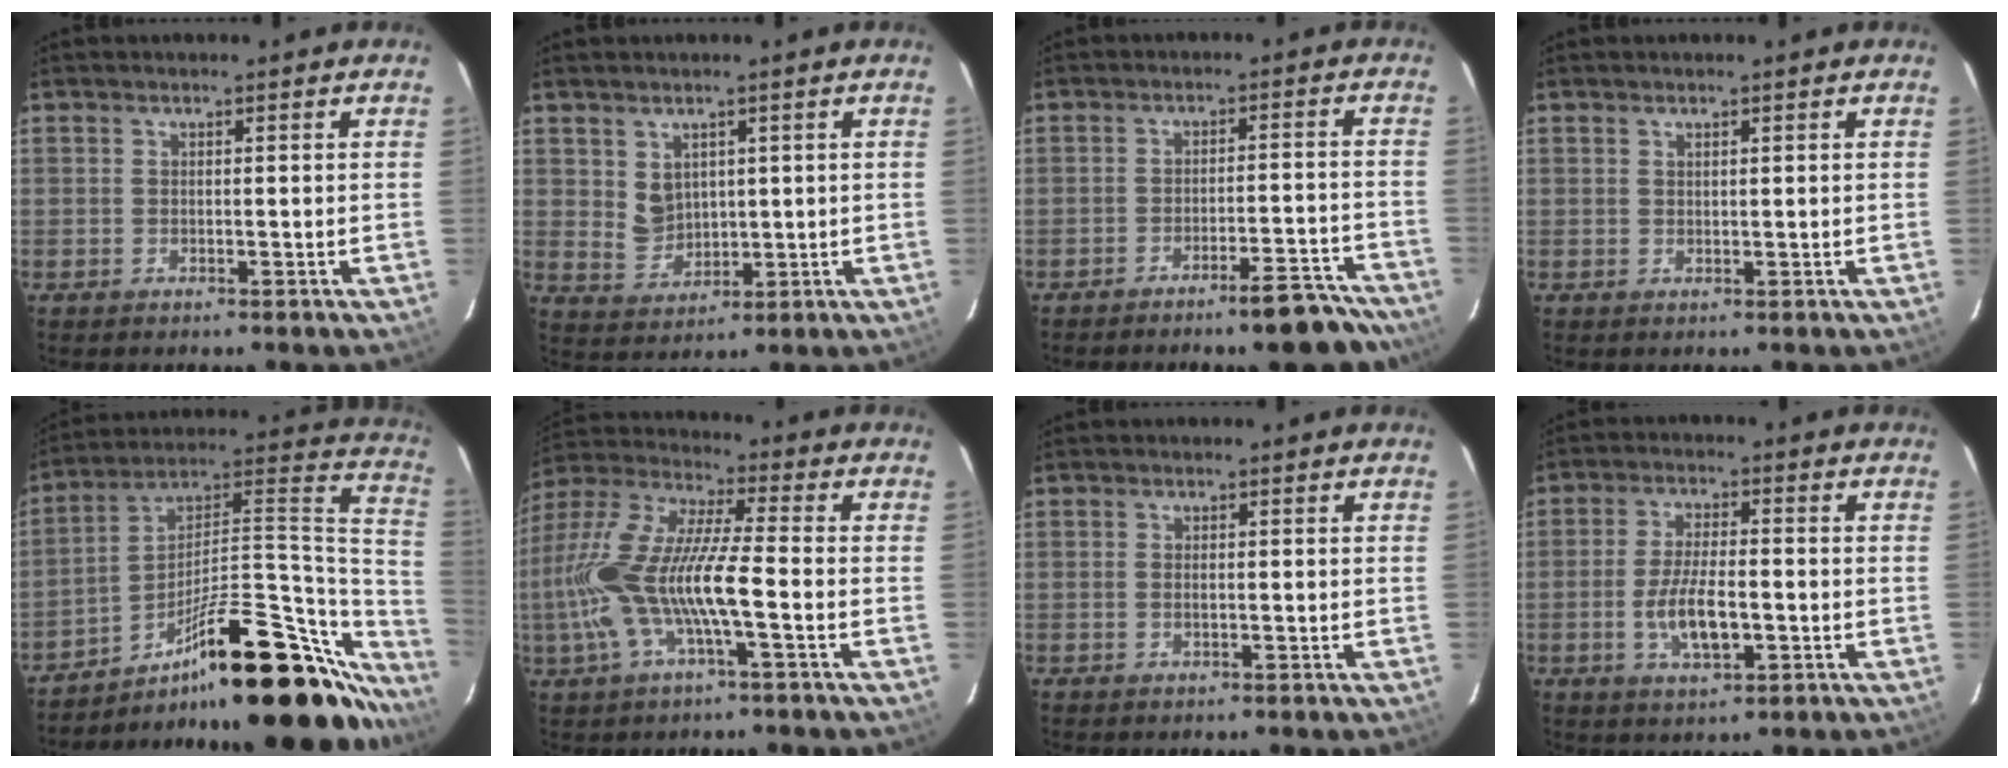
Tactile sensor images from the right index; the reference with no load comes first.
{"total": 4.9, "force": [1.9, 4.0, 2.2], "torque": [-0.036, 0.001, 0.050]}
{"total": 10.0, "force": [-8.9, 1.6, 4.4], "torque": [-0.049, 0.023, -0.106]}
{"total": 0.6, "force": [0.5, 0.2, 0.2], "torque": [-0.005, 0.001, 0.011]}
{"total": 32.4, "force": [-21.1, 10.0, 22.5], "torque": [-0.284, 0.049, -0.317]}
{"total": 17.9, "force": [-3.6, 3.5, 17.2], "torque": [-0.343, -0.003, -0.072]}
{"total": 1.1, "force": [-0.1, 0.5, 1.0], "torque": [-0.020, 0.001, -0.002]}
{"total": 8.5, "force": [-2.2, 3.0, 7.6], "torque": [-0.152, -0.005, -0.038]}